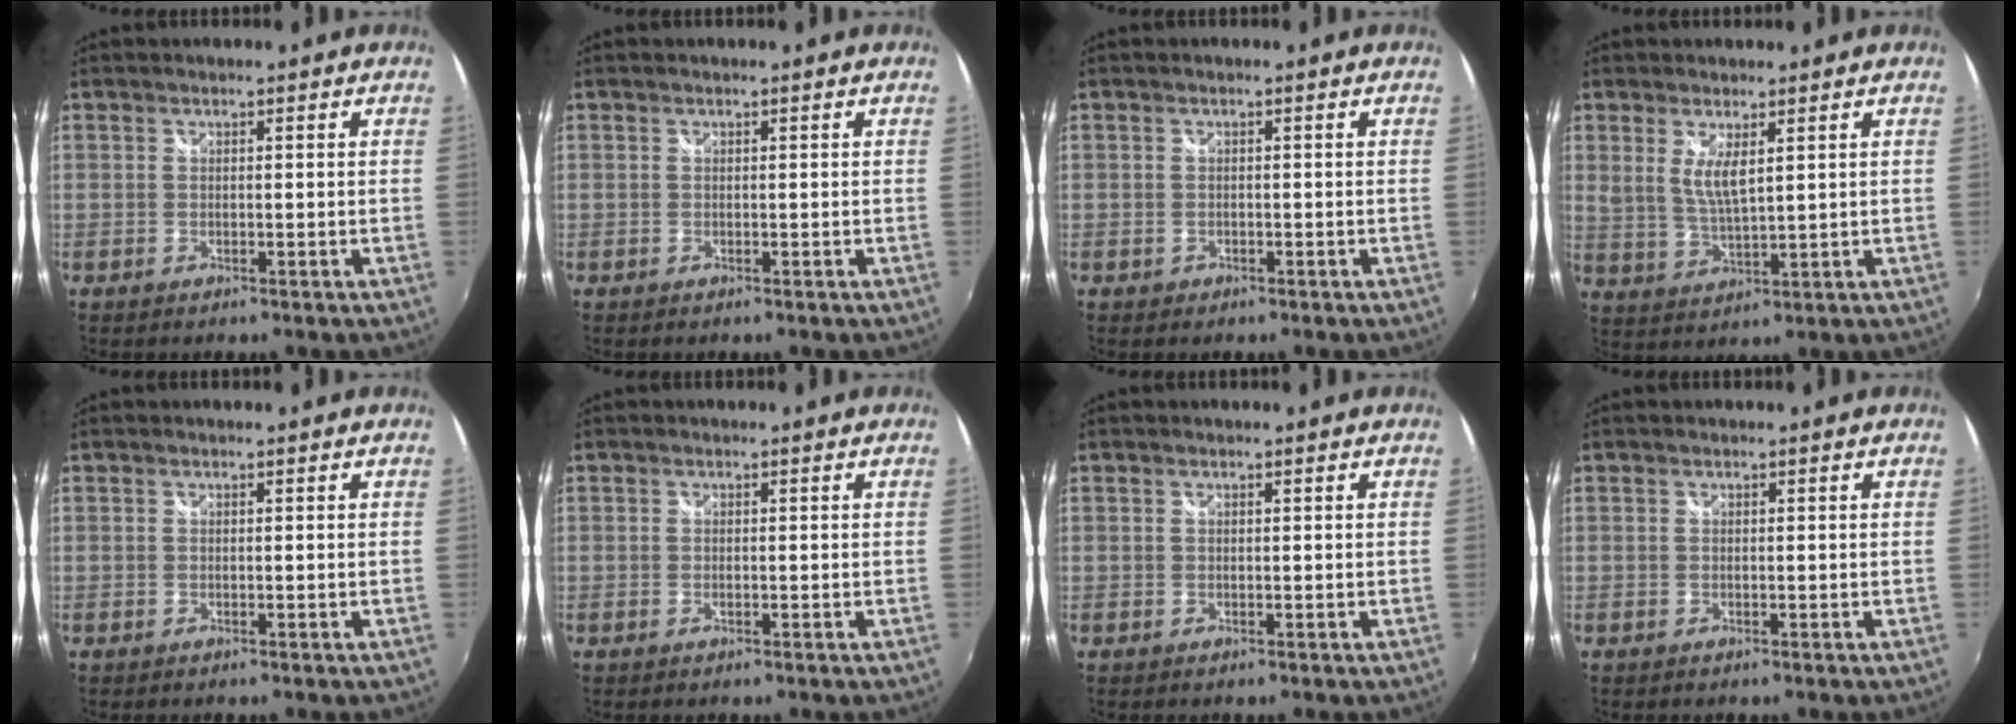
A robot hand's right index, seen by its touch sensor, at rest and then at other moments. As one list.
[{"total": 0.0}, {"total": 1.1, "force": [-0.7, 0.8, 0.1], "torque": [-0.003, -0.004, -0.009]}, {"total": 5.3, "force": [2.1, 1.5, 4.7], "torque": [-0.088, -0.011, 0.043]}, {"total": 0.0}, {"total": 0.6, "force": [-0.2, 0.3, 0.4], "torque": [-0.010, -0.002, -0.005]}, {"total": 0.0}, {"total": 0.0}]